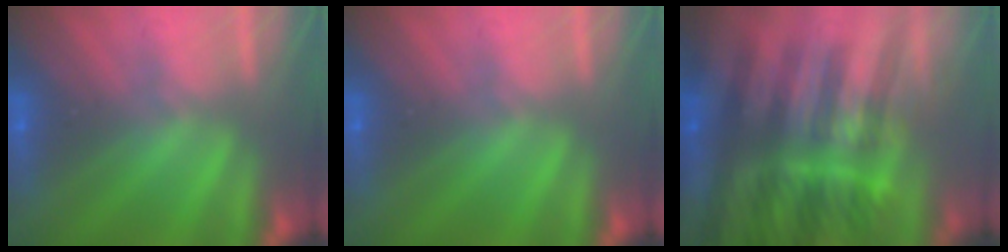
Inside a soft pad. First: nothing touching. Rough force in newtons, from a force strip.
{"total": 0.0}
{"total": 7.0}